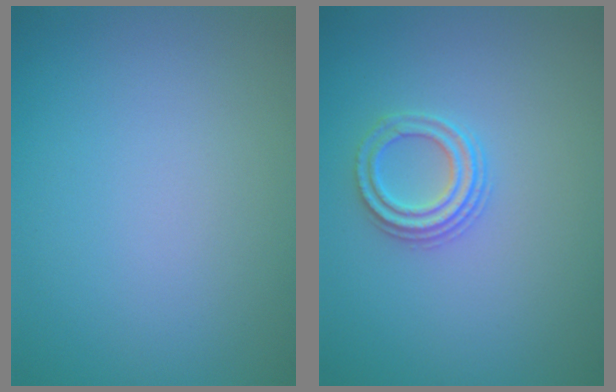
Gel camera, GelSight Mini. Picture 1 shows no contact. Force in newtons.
{"total": 2.4, "press": 2.2, "slide": 0.8}